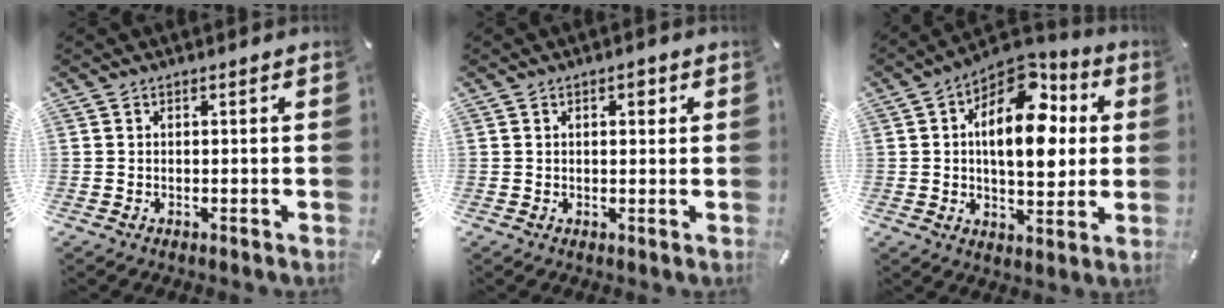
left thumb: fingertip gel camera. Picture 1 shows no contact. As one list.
[{"total": 2.3, "force": [0.7, 1.3, 1.7], "torque": [-0.021, 0.001, 0.006]}, {"total": 16.7, "force": [4.6, 10.0, 12.6], "torque": [-0.196, -0.033, 0.076]}]